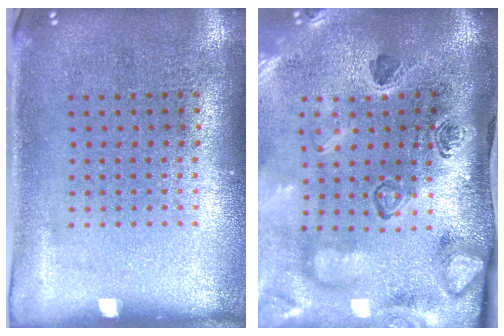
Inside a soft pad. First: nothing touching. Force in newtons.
{"total": 4.8, "press": 3.4, "slide": 3.4}